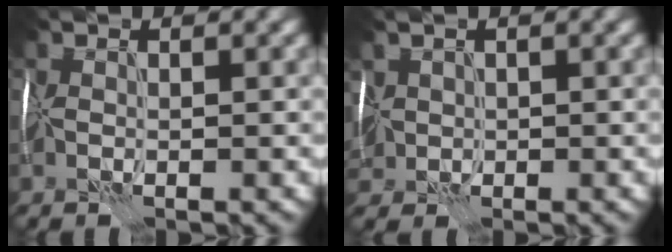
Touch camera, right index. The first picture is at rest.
{"total": 3.3, "force": [0.2, 2.6, 2.0], "torque": [-0.057, -0.001, 0.006]}